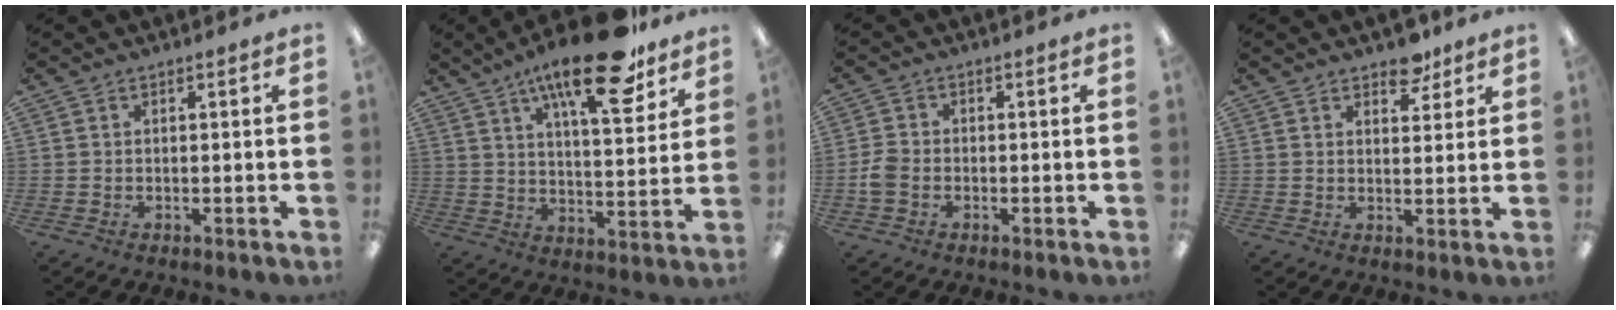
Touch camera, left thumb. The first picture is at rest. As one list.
[{"total": 19.8, "force": [12.9, 6.1, 13.8], "torque": [-0.210, -0.063, 0.202]}, {"total": 3.9, "force": [-1.2, 2.9, 2.3], "torque": [-0.043, 0.007, -0.021]}, {"total": 5.6, "force": [4.4, 2.7, 2.0], "torque": [-0.007, -0.024, 0.076]}]